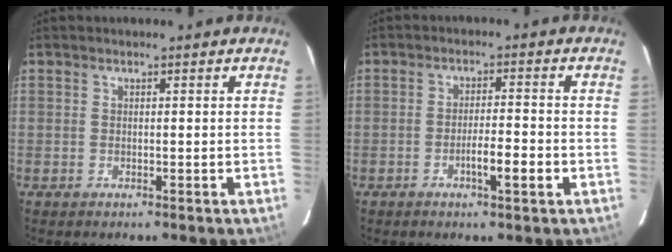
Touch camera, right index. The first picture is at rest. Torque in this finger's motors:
{"motor_torque": [0.62, -0.49, 0.24, 0.07]}